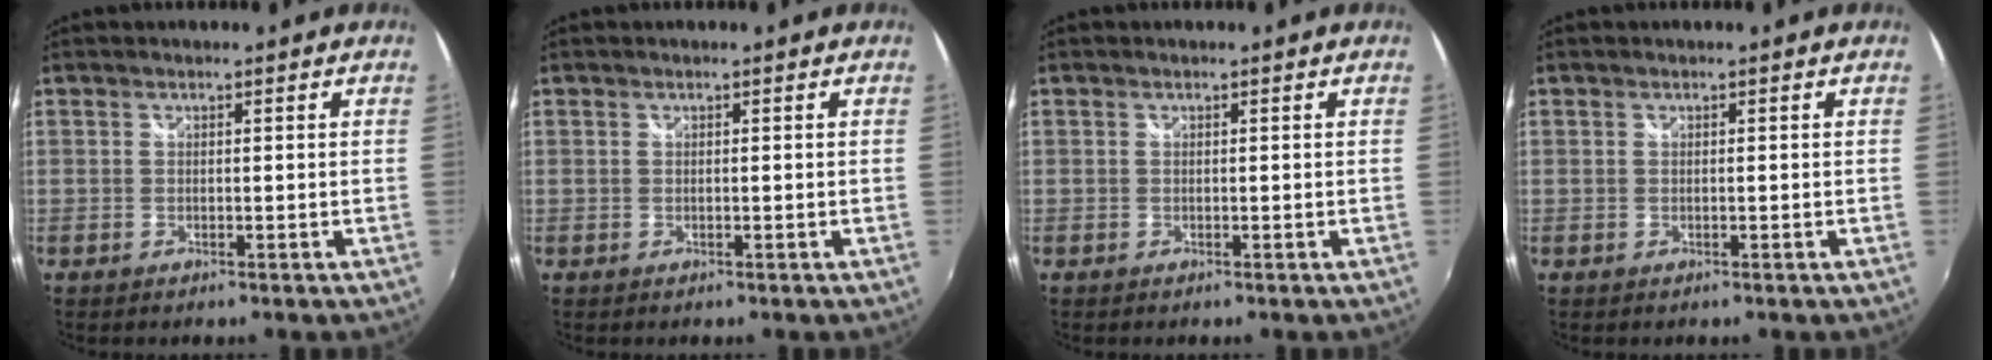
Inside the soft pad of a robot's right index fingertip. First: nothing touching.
{"total": 0.0}
{"total": 0.0}
{"total": 0.0}